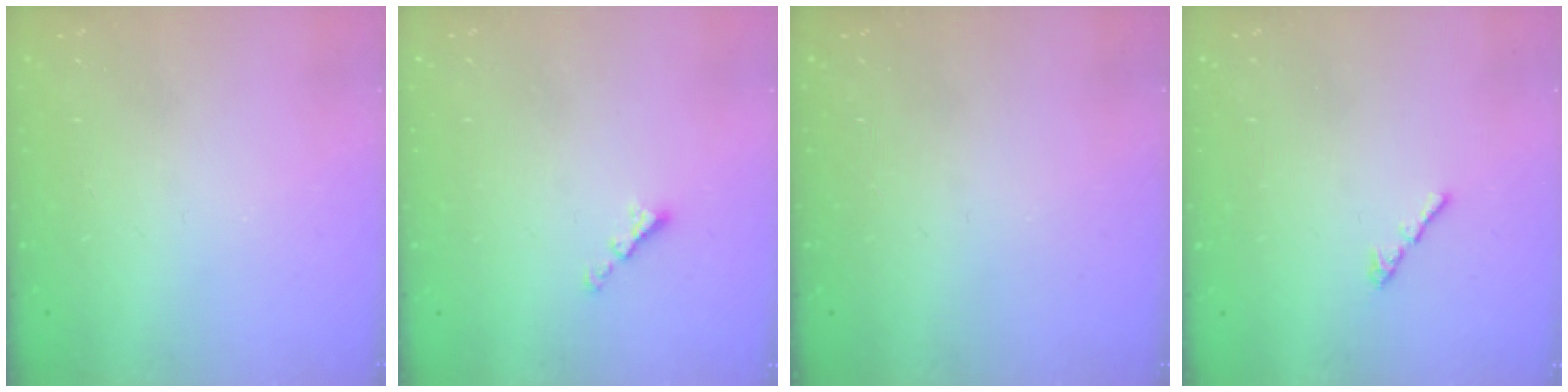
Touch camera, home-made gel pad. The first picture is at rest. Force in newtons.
{"total": 2.1, "press": 2.1, "slide": 0.4}
{"total": 0.0}
{"total": 1.3, "press": 1.2, "slide": 0.6}